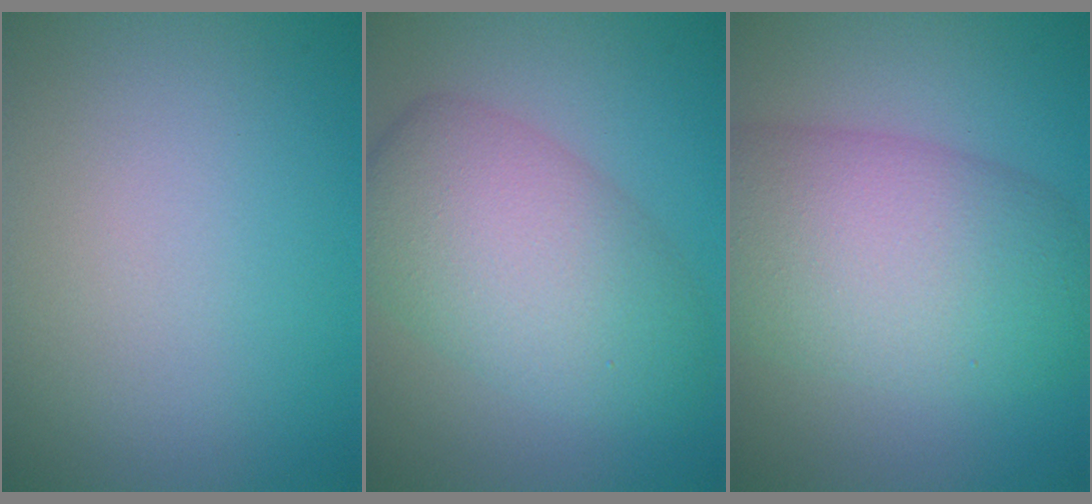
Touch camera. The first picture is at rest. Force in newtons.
{"total": 7.7, "press": 7.7, "slide": 0.4}
{"total": 10.1, "press": 10.1, "slide": 0.3}